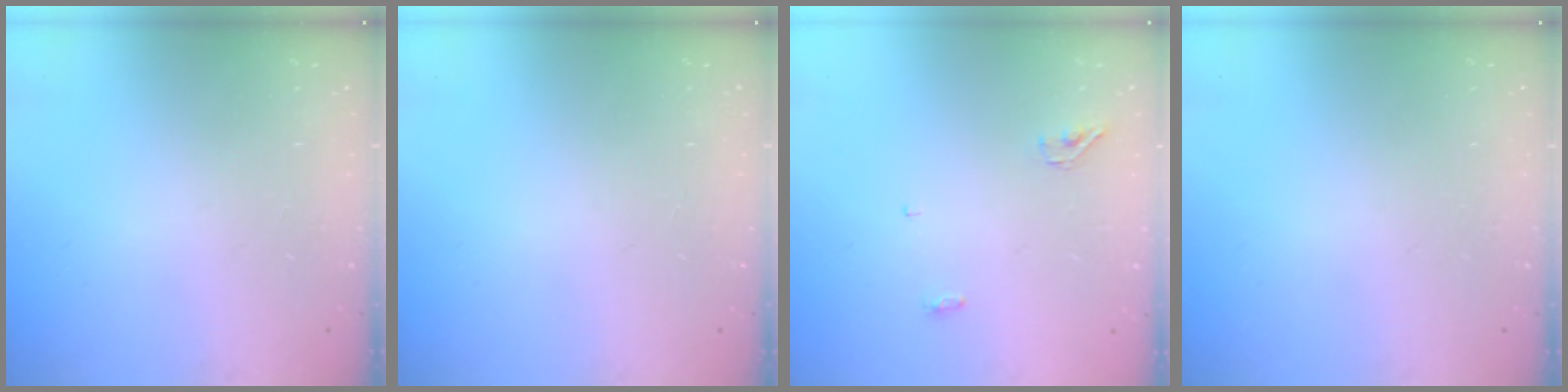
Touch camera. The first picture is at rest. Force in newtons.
{"total": 0.0}
{"total": 3.4, "press": 3.3, "slide": 1.0}
{"total": 0.0}